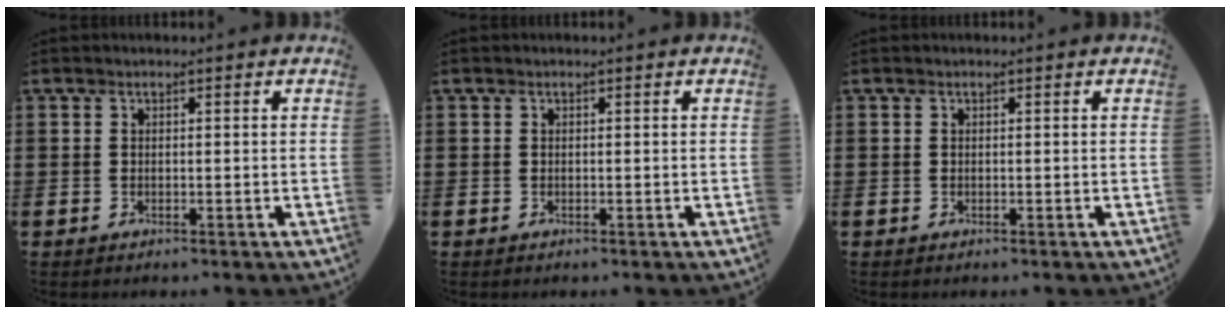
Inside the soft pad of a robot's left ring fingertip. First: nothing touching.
{"total": 0.0}
{"total": 0.0}